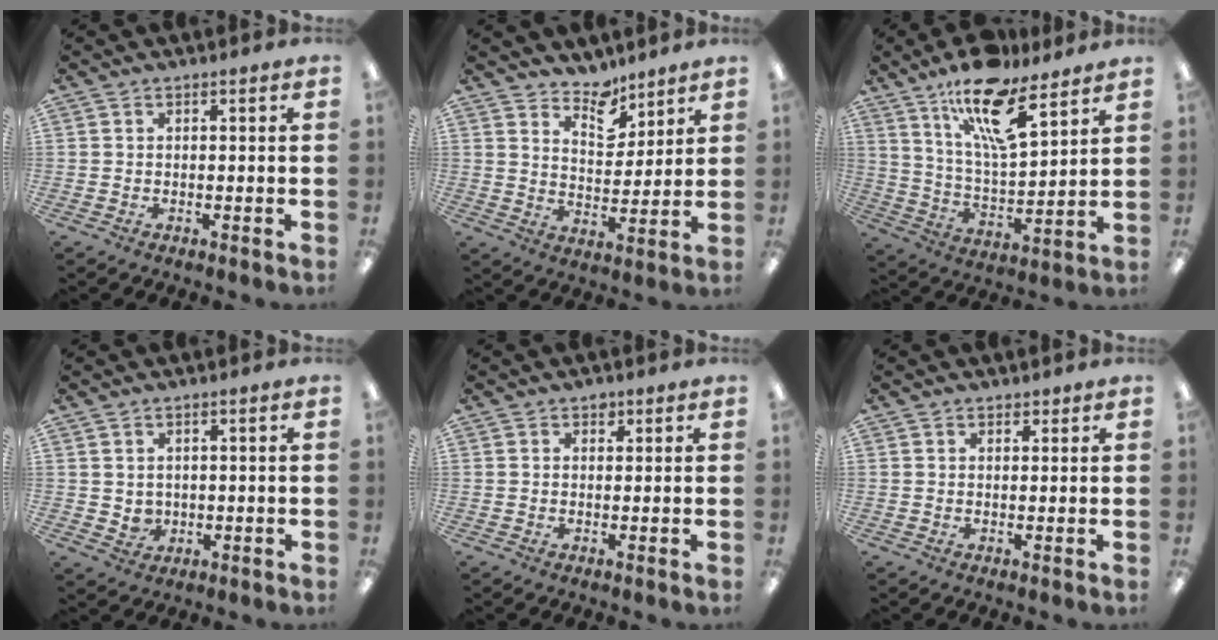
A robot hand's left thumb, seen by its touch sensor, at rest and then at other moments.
{"total": 8.4, "force": [7.1, 3.8, 2.2], "torque": [-0.023, -0.052, 0.127]}
{"total": 17.4, "force": [11.5, 5.9, 11.6], "torque": [-0.198, -0.056, 0.193]}
{"total": 2.9, "force": [1.5, 2.4, 0.5], "torque": [-0.007, -0.007, 0.027]}
{"total": 1.6, "force": [1.1, 1.1, 0.5], "torque": [-0.003, -0.001, 0.018]}
{"total": 1.5, "force": [1.2, 0.9, 0.4], "torque": [0.000, -0.002, 0.020]}